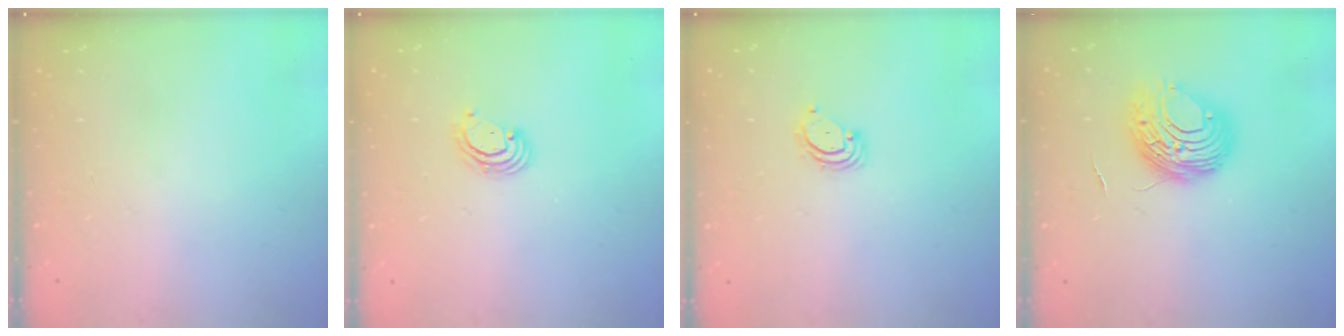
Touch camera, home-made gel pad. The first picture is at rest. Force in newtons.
{"total": 2.6, "press": 2.6, "slide": 0.2}
{"total": 2.8, "press": 2.8, "slide": 0.3}
{"total": 9.6, "press": 9.5, "slide": 0.9}